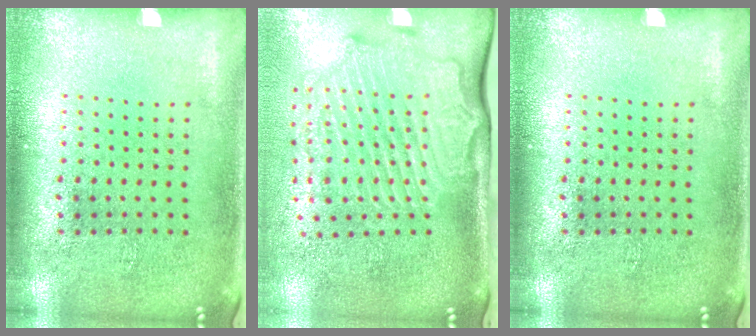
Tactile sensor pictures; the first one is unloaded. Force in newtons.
{"total": 2.8, "press": 2.2, "slide": 1.8}
{"total": 0.0}